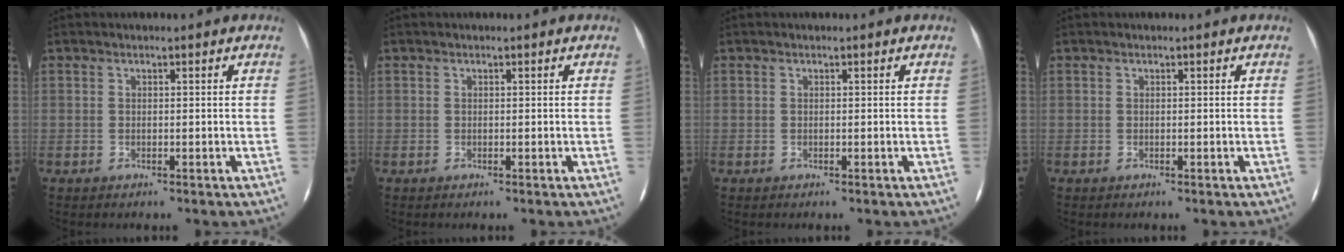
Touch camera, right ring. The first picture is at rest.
{"total": 0.0}
{"total": 0.0}
{"total": 0.0}